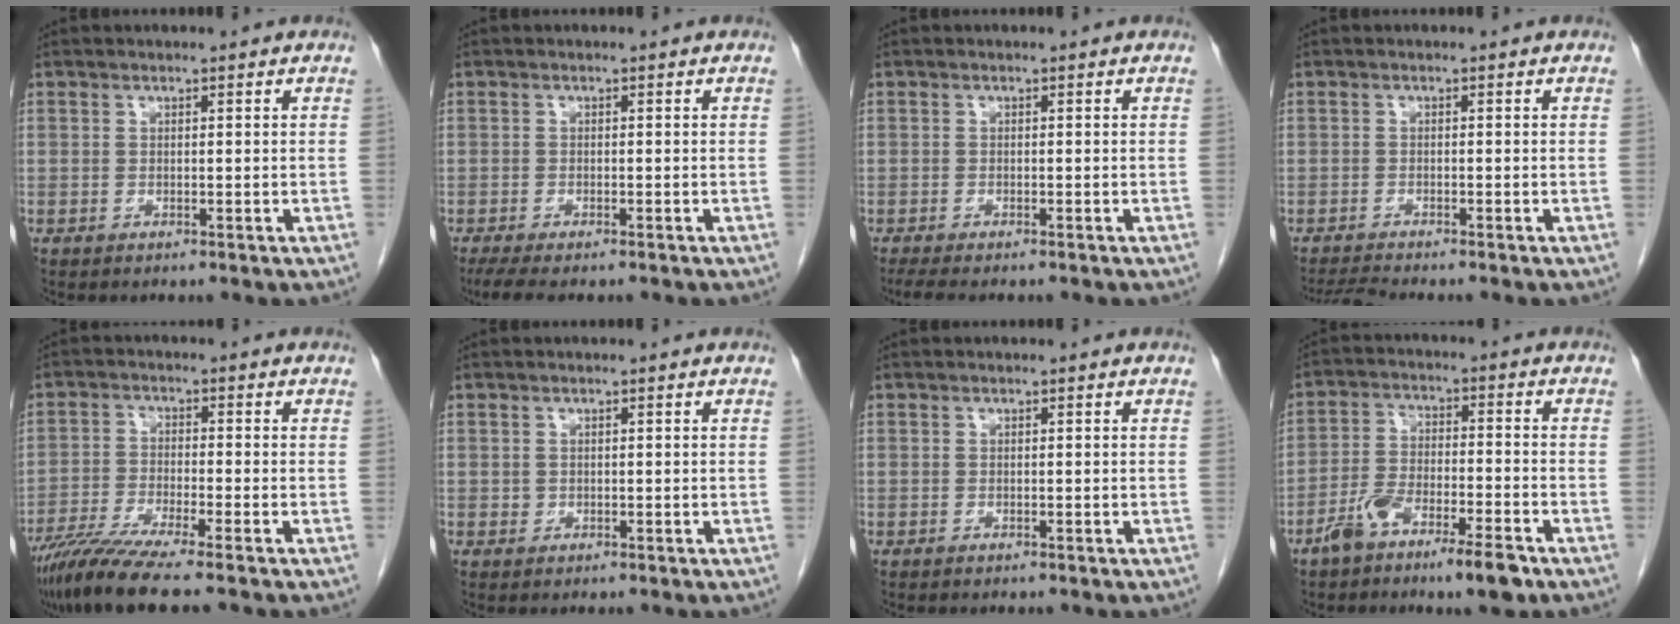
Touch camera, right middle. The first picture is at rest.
{"total": 5.6, "force": [-4.4, 1.3, 3.2], "torque": [-0.052, -0.015, -0.066]}
{"total": 4.3, "force": [-3.6, 0.8, 2.3], "torque": [-0.037, -0.013, -0.051]}
{"total": 2.8, "force": [-2.6, -0.8, 0.6], "torque": [-0.020, -0.018, -0.049]}
{"total": 8.9, "force": [-7.2, -0.7, 5.2], "torque": [-0.095, -0.031, -0.127]}
{"total": 0.5, "force": [0.0, 0.5, 0.1], "torque": [0.000, 0.003, -0.001]}
{"total": 0.0}
{"total": 8.9, "force": [-6.0, 1.9, 6.3], "torque": [-0.121, 0.004, -0.102]}